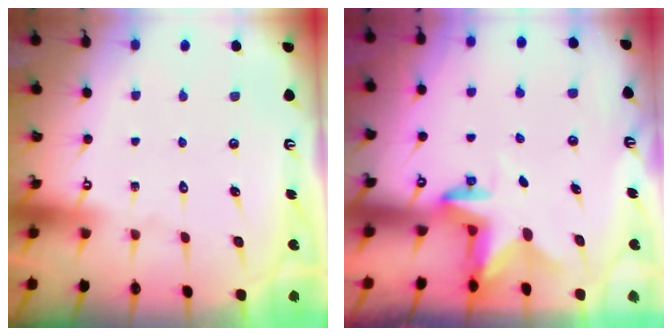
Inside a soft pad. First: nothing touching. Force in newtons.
{"total": 2.9, "press": 2.9, "slide": 0.5}